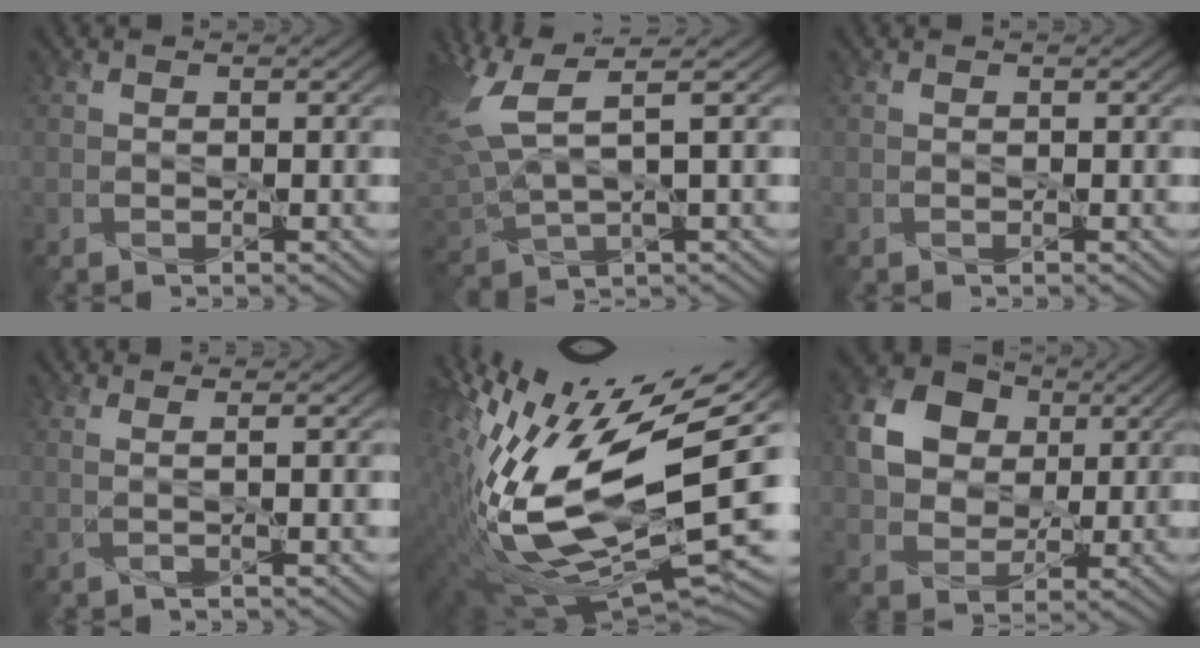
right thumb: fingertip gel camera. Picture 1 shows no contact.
{"total": 10.2, "force": [3.8, 3.8, 8.7], "torque": [-0.229, 0.006, 0.078]}
{"total": 0.0}
{"total": 1.3, "force": [0.4, 0.1, 1.2], "torque": [-0.025, 0.002, -0.002]}
{"total": 20.1, "force": [2.0, 9.2, 17.8], "torque": [-0.346, -0.026, 0.042]}
{"total": 9.0, "force": [2.3, 7.1, 5.1], "torque": [-0.121, 0.006, 0.033]}